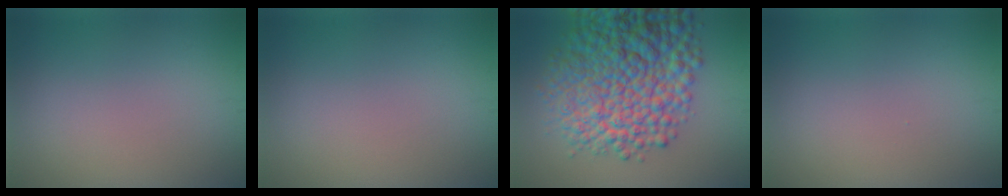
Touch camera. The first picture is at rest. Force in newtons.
{"total": 0.0}
{"total": 12.2, "press": 12.2, "slide": 0.3}
{"total": 0.0}